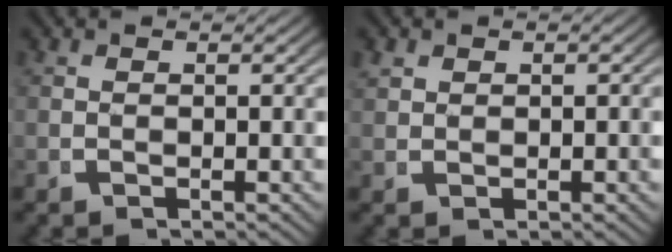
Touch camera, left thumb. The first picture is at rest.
{"total": 1.1, "force": [0.7, 0.7, 0.4], "torque": [-0.012, -0.002, 0.018]}